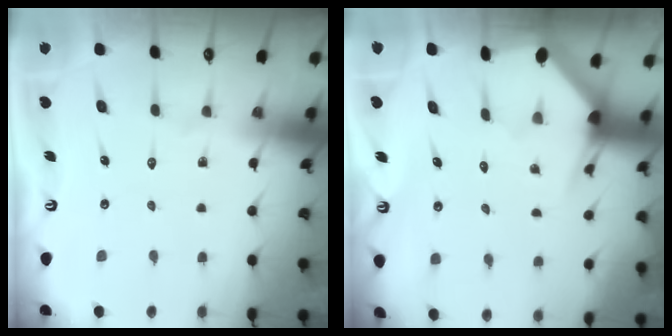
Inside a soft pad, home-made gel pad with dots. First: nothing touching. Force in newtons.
{"total": 3.2, "press": 3.2, "slide": 0.3}